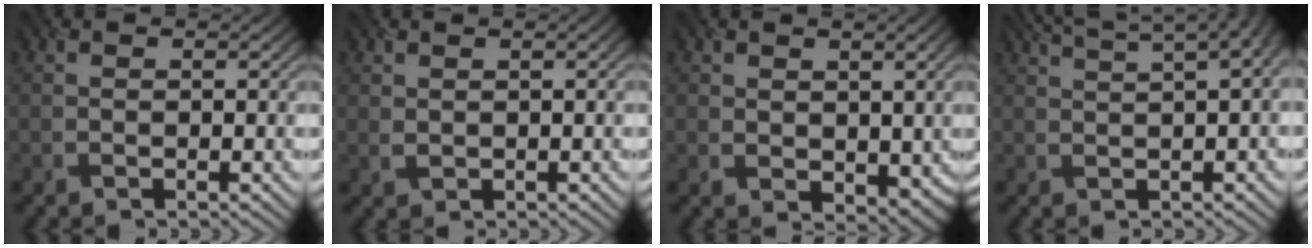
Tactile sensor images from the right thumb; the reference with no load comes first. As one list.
[{"total": 1.0, "force": [0.7, 0.5, 0.6], "torque": [-0.014, 0.000, 0.021]}, {"total": 2.9, "force": [1.0, 2.2, 1.6], "torque": [-0.035, -0.013, 0.026]}, {"total": 11.8, "force": [6.4, 3.9, 9.1], "torque": [-0.111, 0.055, 0.079]}]